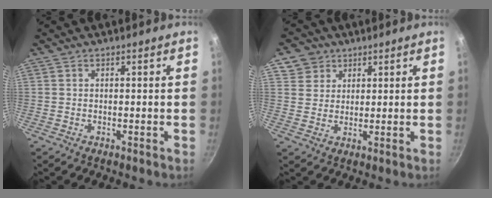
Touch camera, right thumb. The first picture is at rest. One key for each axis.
{"total": 5.5, "fx": 2.9, "fy": 4.6, "fz": 0.7, "tx": 0.023, "ty": 0.006, "tz": 0.049}